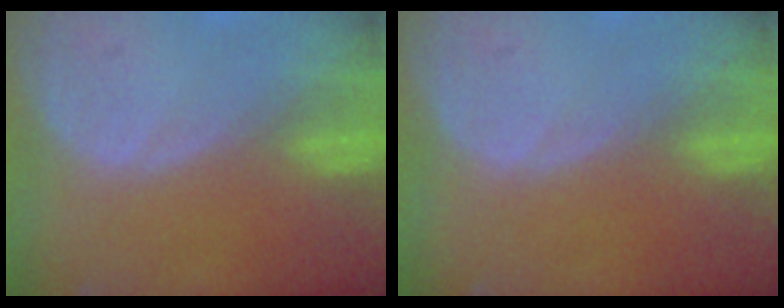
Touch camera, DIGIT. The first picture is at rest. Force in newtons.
{"total": 0.0}